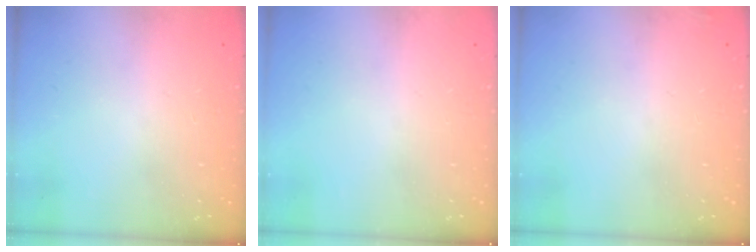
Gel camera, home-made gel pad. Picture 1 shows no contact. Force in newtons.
{"total": 0.0}
{"total": 2.3, "press": 2.2, "slide": 0.8}